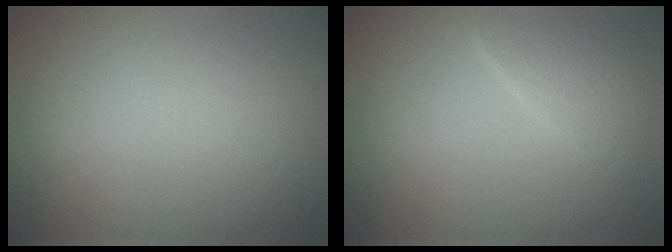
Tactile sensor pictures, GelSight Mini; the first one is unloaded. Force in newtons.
{"total": 2.4, "press": 2.4, "slide": 0.1}